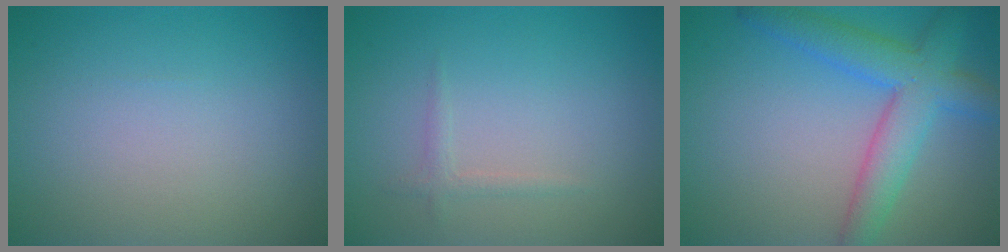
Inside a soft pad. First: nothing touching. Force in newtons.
{"total": 0.9, "press": 0.9, "slide": 0.0}
{"total": 5.7, "press": 5.7, "slide": 0.2}